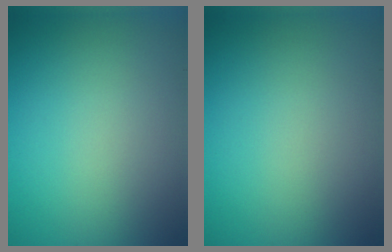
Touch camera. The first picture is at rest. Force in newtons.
{"total": 0.0}